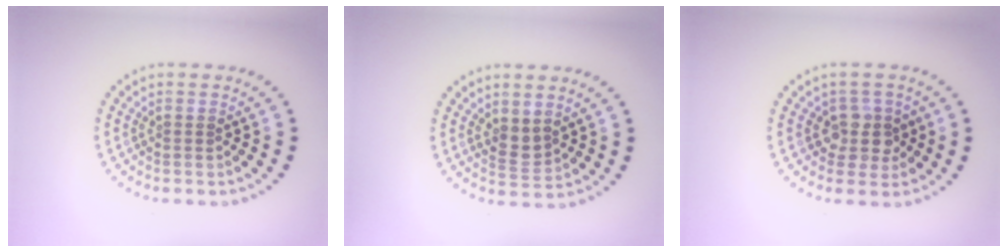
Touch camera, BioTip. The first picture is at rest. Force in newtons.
{"total": 1.7, "press": 1.5, "slide": 0.8}
{"total": 2.8, "press": 2.4, "slide": 1.4}